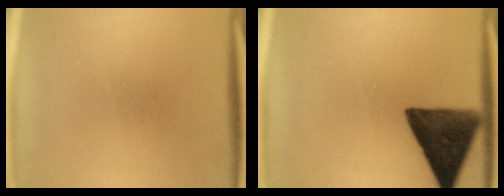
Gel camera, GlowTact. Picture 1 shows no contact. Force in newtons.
{"total": 13.1}